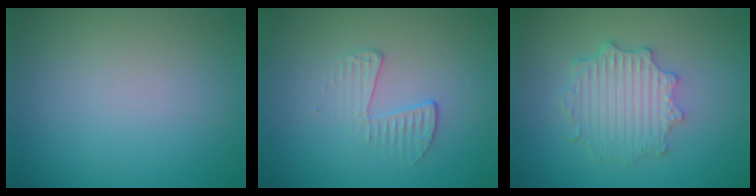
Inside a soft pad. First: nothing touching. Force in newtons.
{"total": 1.9, "press": 0.7, "slide": 1.8}
{"total": 4.3, "press": 3.5, "slide": 2.4}